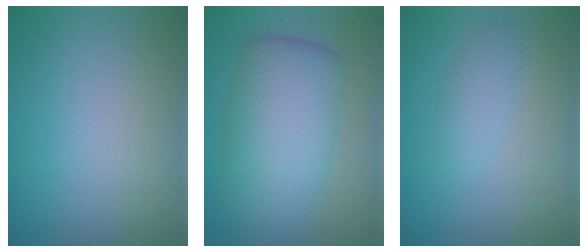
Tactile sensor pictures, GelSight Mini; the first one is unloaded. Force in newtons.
{"total": 7.7, "press": 7.7, "slide": 0.1}
{"total": 1.5, "press": 1.5, "slide": 0.1}